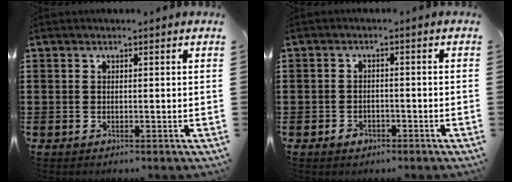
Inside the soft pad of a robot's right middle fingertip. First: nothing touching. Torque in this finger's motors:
{"motor_torque": [1.06, 0.85, -0.02, 0.00]}